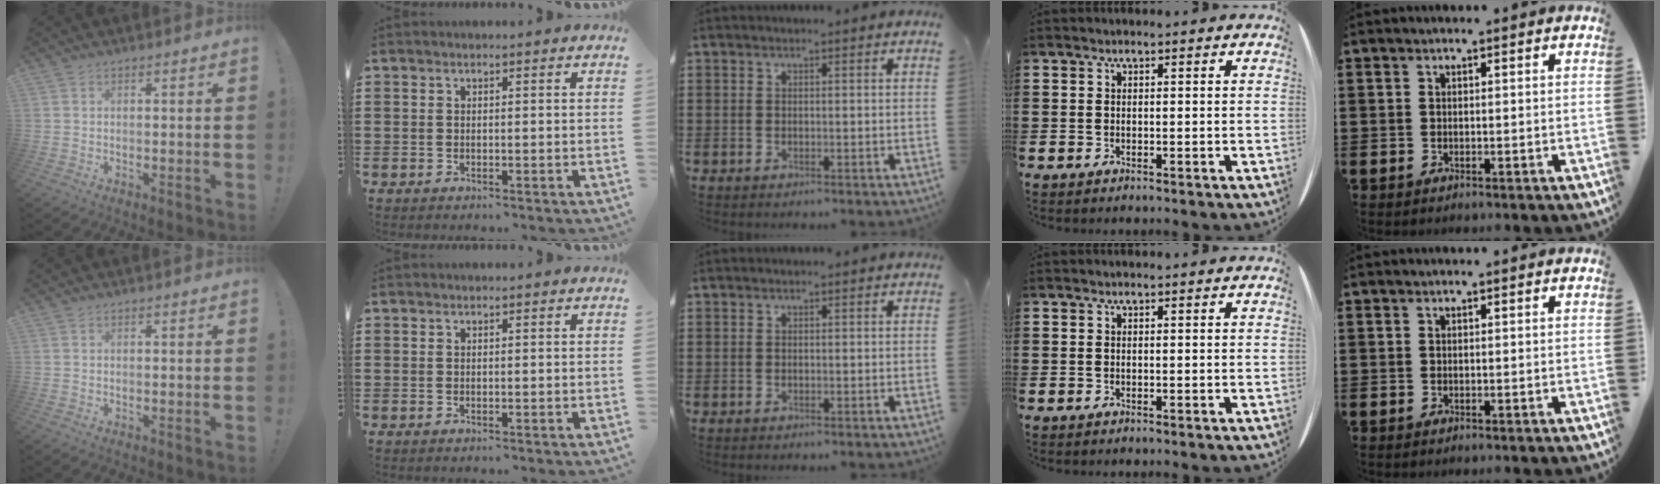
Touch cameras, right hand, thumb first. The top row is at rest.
{}